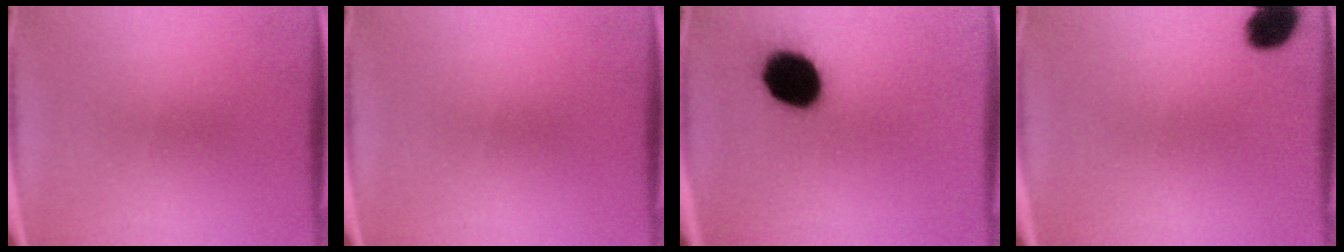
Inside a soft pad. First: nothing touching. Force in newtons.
{"total": 0.0}
{"total": 16.6}
{"total": 6.4}